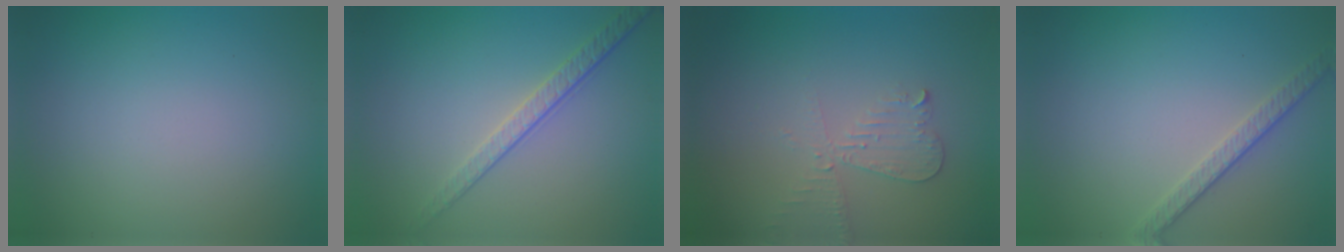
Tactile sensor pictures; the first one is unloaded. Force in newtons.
{"total": 2.4, "press": 2.0, "slide": 1.4}
{"total": 2.4, "press": 2.4, "slide": 0.5}
{"total": 2.5, "press": 2.2, "slide": 1.2}